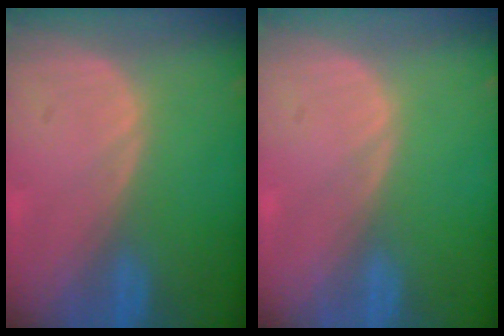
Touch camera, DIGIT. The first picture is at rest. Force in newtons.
{"total": 0.0}